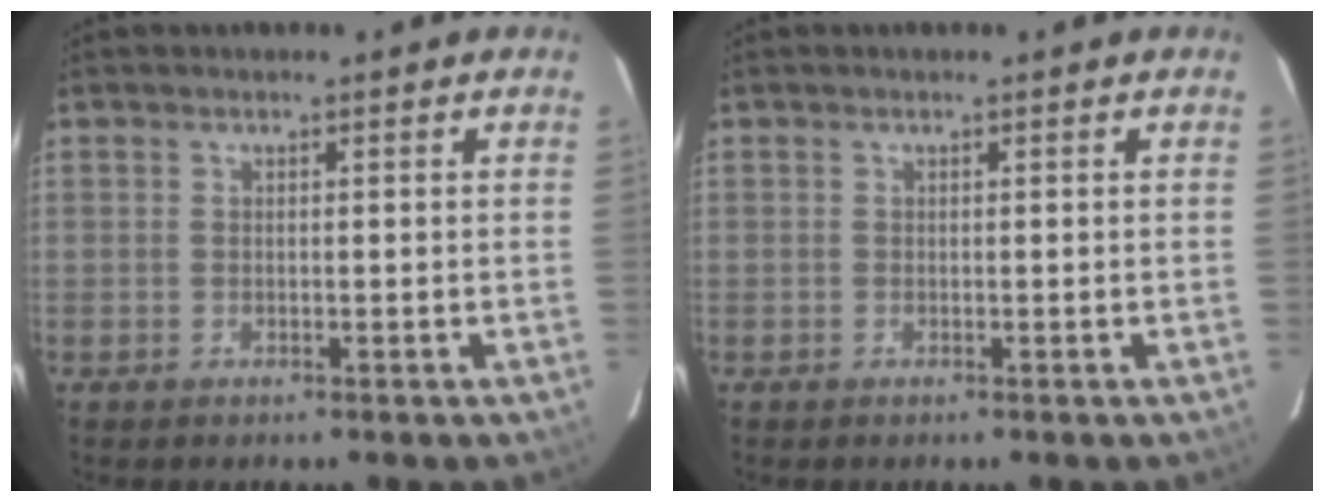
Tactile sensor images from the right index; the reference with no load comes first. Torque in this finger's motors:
{"motor_torque": [0.11, 0.08, -0.02, 0.01]}